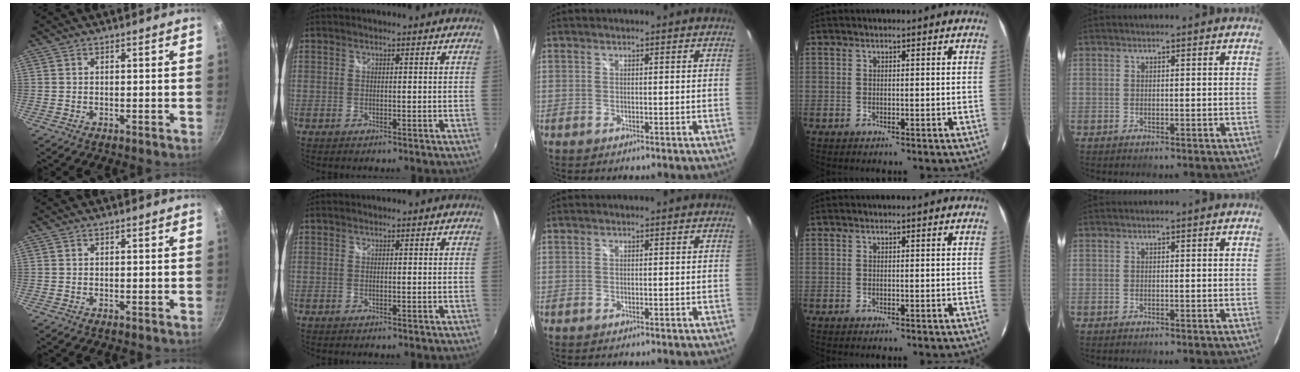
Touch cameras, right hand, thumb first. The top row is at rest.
{}